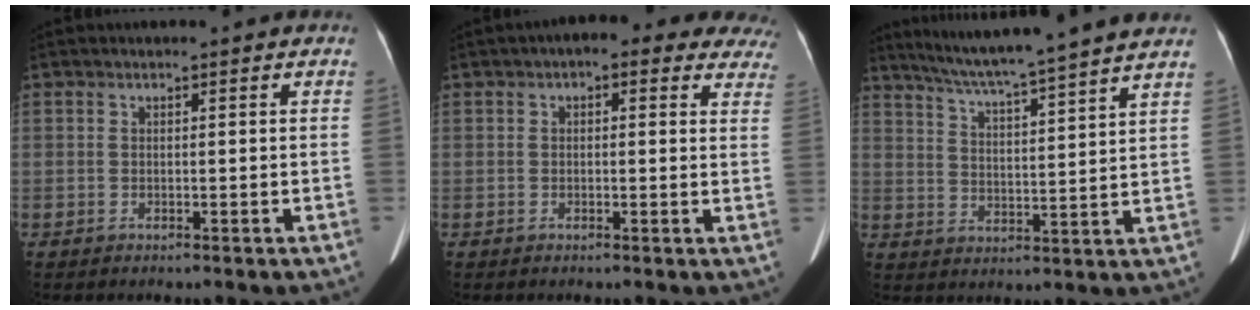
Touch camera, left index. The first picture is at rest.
{"total": 12.4, "force": [9.6, 4.7, 6.3], "torque": [-0.040, 0.024, 0.087]}
{"total": 16.4, "force": [14.2, -1.6, 7.9], "torque": [-0.136, -0.002, 0.199]}